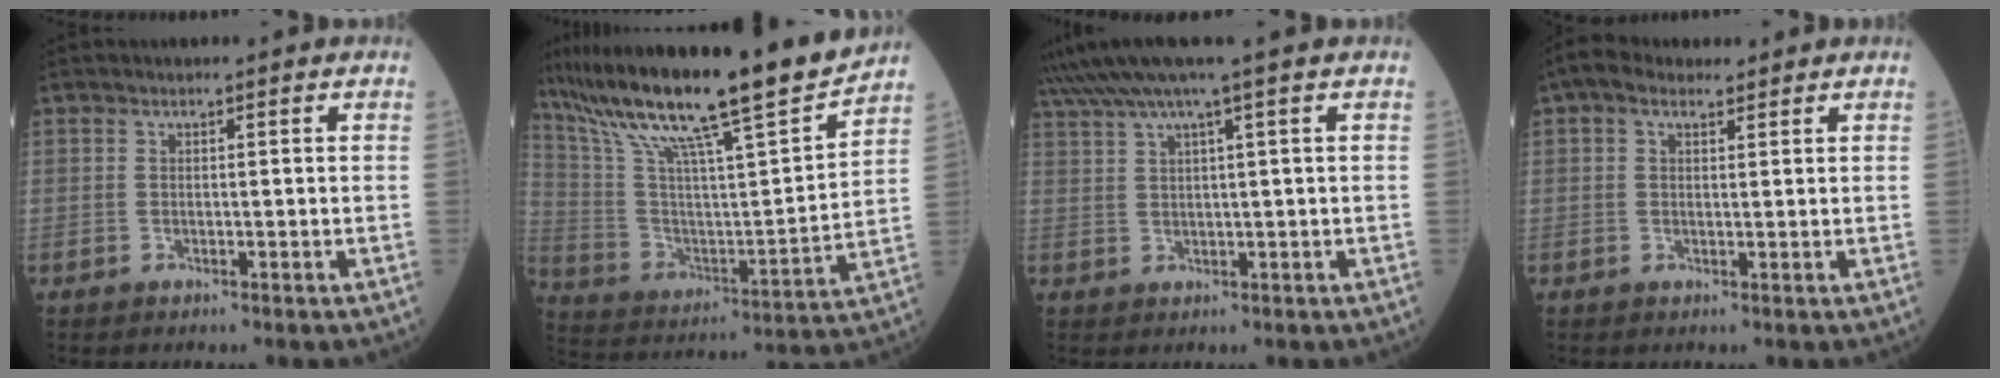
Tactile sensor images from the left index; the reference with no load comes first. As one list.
[{"total": 23.8, "force": [19.6, -0.3, 13.4], "torque": [-0.240, -0.017, 0.325]}, {"total": 7.2, "force": [5.2, -1.7, 4.6], "torque": [-0.082, 0.031, 0.090]}, {"total": 3.1, "force": [1.9, 1.8, 1.6], "torque": [-0.043, 0.028, 0.036]}]